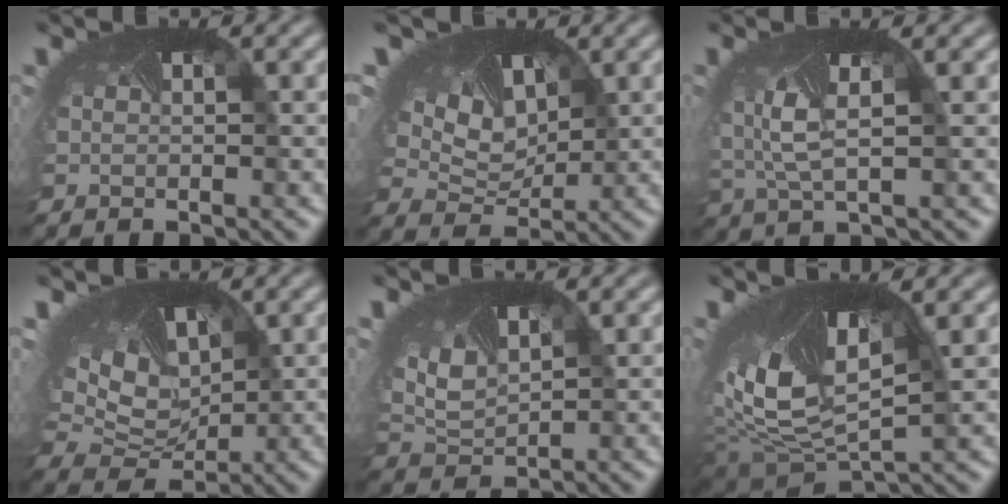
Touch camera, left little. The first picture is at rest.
{"total": 10.4, "force": [5.8, 6.2, 6.1], "torque": [-0.142, 0.021, 0.085]}
{"total": 3.5, "force": [0.2, 1.6, 3.1], "torque": [-0.095, -0.014, 0.008]}
{"total": 8.3, "force": [3.5, 5.5, 5.1], "torque": [-0.132, 0.007, 0.075]}
{"total": 4.5, "force": [1.8, 2.9, 3.0], "torque": [-0.089, -0.003, 0.048]}
{"total": 11.2, "force": [1.9, 5.7, 9.4], "torque": [-0.200, -0.018, 0.038]}